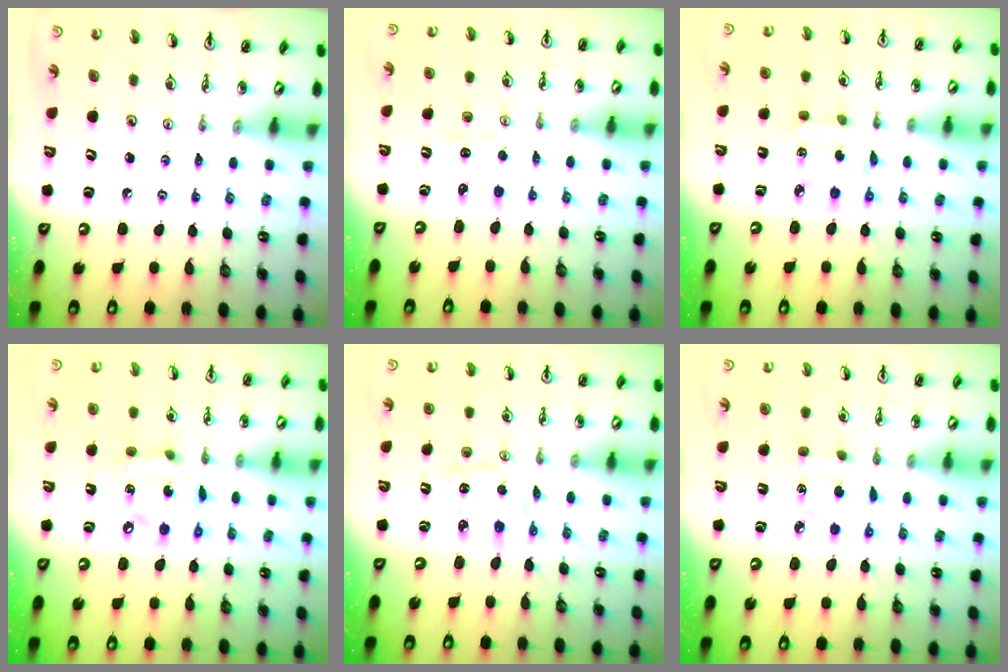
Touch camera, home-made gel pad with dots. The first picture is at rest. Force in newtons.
{"total": 1.5, "press": 1.5, "slide": 0.2}
{"total": 4.4, "press": 4.4, "slide": 0.2}
{"total": 9.5, "press": 9.4, "slide": 0.9}
{"total": 1.6, "press": 1.6, "slide": 0.3}
{"total": 3.9, "press": 3.8, "slide": 0.5}